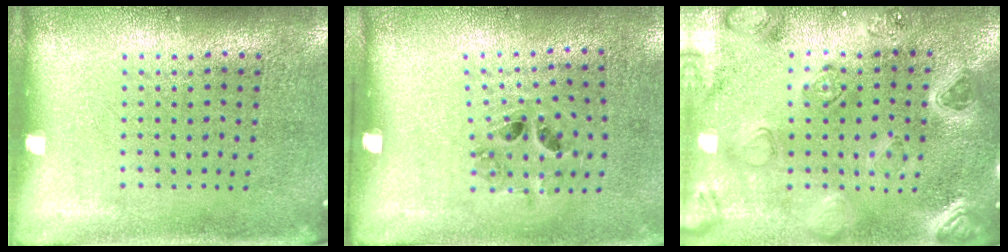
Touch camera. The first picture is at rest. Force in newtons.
{"total": 1.3, "press": 0.6, "slide": 1.1}
{"total": 2.2, "press": 2.2, "slide": 0.4}